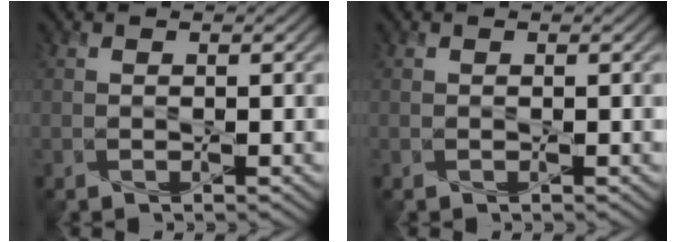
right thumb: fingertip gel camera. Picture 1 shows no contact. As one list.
[{"total": 0.0}]